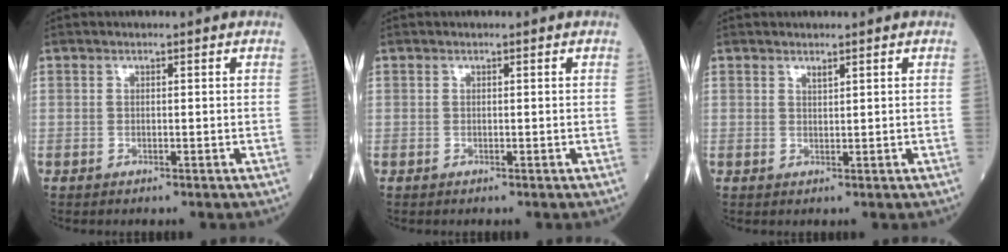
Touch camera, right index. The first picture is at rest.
{"total": 0.0}
{"total": 0.7, "force": [0.6, 0.0, 0.3], "torque": [-0.013, -0.005, 0.013]}